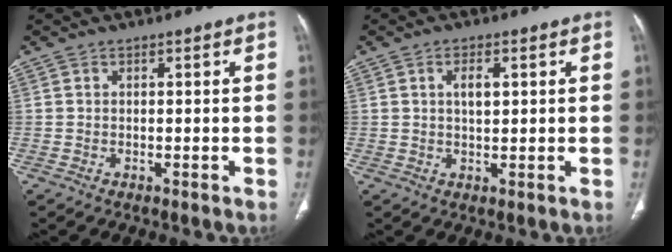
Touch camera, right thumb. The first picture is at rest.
{"total": 3.5, "force": [1.1, 1.5, 3.0], "torque": [-0.051, -0.002, 0.020]}